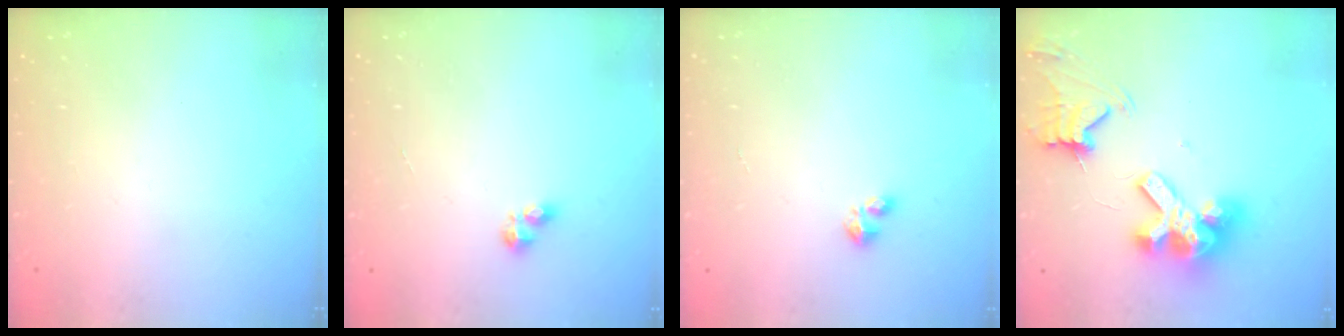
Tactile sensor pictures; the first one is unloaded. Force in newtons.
{"total": 3.0, "press": 2.9, "slide": 0.5}
{"total": 2.4, "press": 2.4, "slide": 0.5}
{"total": 15.0, "press": 14.9, "slide": 1.8}